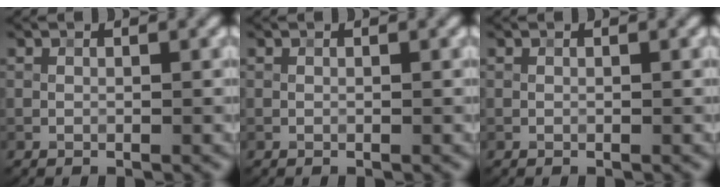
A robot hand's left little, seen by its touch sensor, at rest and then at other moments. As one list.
[{"total": 0.0}, {"total": 0.0}]